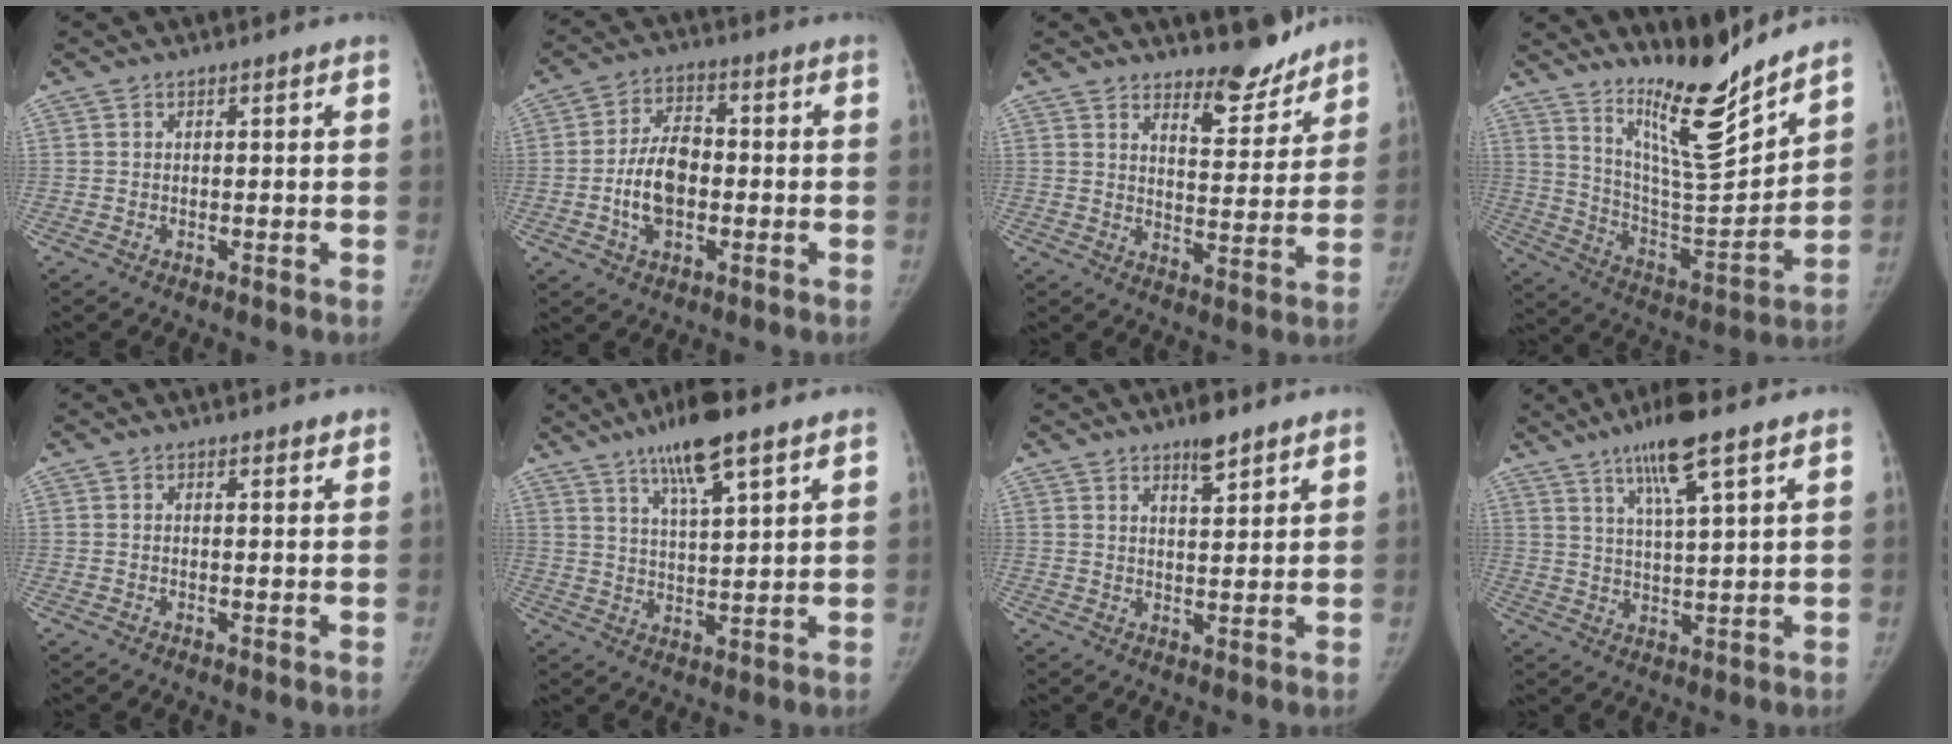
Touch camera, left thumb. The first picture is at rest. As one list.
[{"total": 9.8, "force": [-1.8, 6.0, 7.5], "torque": [-0.121, 0.018, -0.037]}, {"total": 8.8, "force": [7.7, 2.9, 3.1], "torque": [-0.006, -0.066, 0.119]}, {"total": 17.5, "force": [14.2, 2.4, 9.9], "torque": [-0.127, -0.116, 0.251]}, {"total": 1.0, "force": [0.8, 0.4, 0.5], "torque": [0.001, -0.004, 0.010]}, {"total": 10.9, "force": [7.0, 2.1, 8.0], "torque": [-0.128, -0.028, 0.120]}, {"total": 5.0, "force": [3.6, 1.4, 3.1], "torque": [-0.034, -0.023, 0.057]}, {"total": 9.8, "force": [6.0, 1.0, 7.8], "torque": [-0.136, -0.023, 0.107]}]